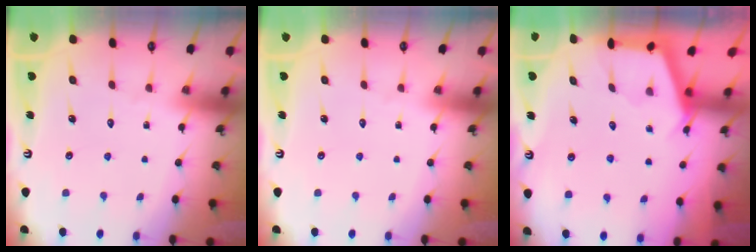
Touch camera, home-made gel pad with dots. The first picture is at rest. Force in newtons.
{"total": 0.0}
{"total": 2.8, "press": 2.8, "slide": 0.3}